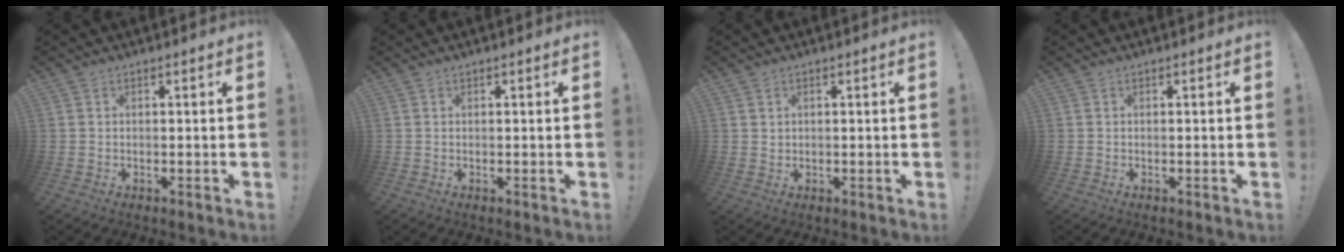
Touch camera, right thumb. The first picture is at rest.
{"total": 0.0}
{"total": 1.2, "force": [0.7, 0.9, 0.3], "torque": [0.001, -0.001, 0.012]}
{"total": 0.0}